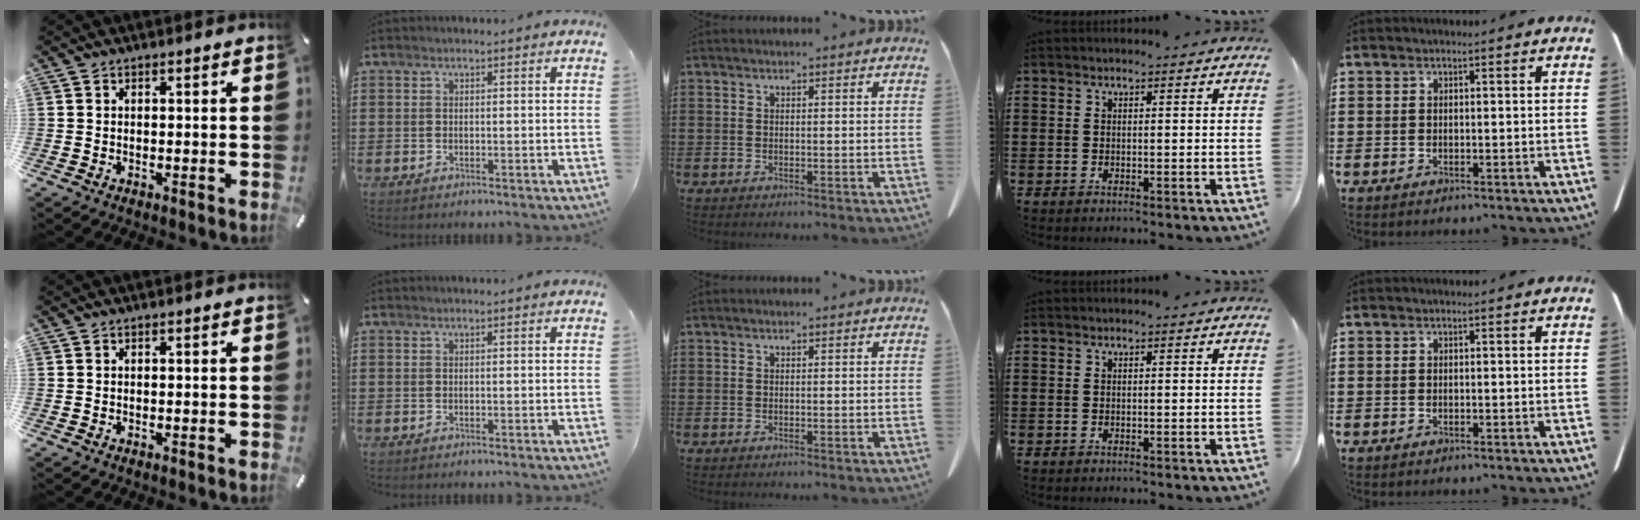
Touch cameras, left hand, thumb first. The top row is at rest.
{}